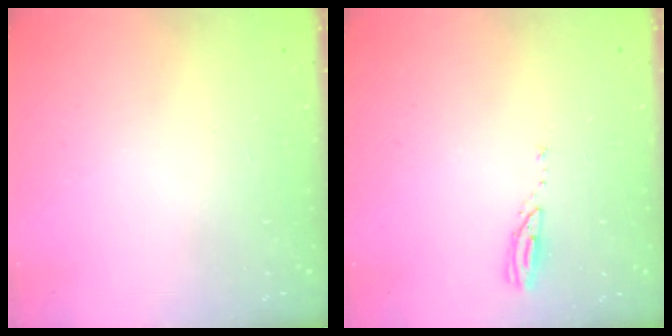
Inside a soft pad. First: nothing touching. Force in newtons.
{"total": 3.0, "press": 2.9, "slide": 0.3}